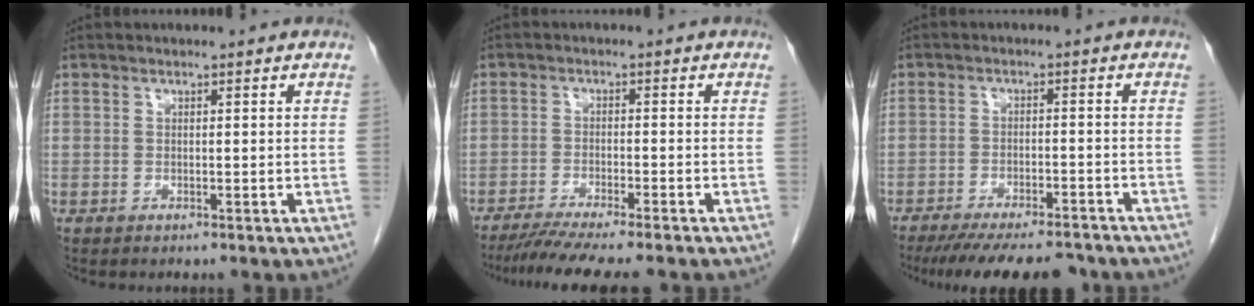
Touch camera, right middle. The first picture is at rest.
{"total": 9.2, "force": [-7.9, -0.2, 4.7], "torque": [-0.060, -0.021, -0.123]}
{"total": 14.2, "force": [-12.4, 3.3, 6.3], "torque": [-0.112, -0.015, -0.173]}